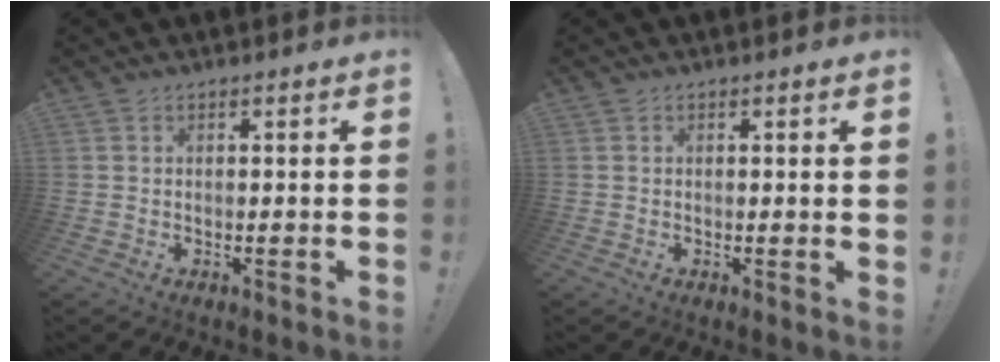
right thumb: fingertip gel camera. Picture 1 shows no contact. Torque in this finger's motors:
{"motor_torque": [0.17, 0.21, -0.11, 0.02, 0.07]}